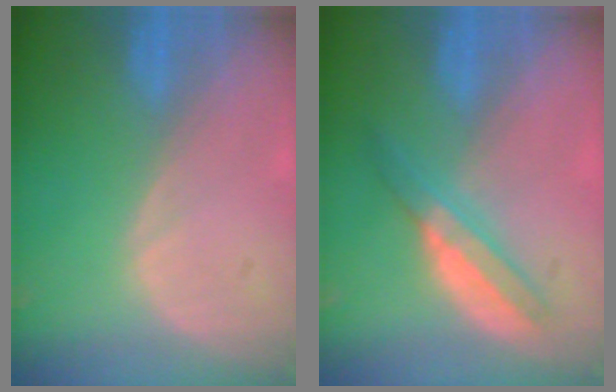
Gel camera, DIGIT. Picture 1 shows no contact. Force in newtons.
{"total": 5.1, "press": 5.0, "slide": 1.1}